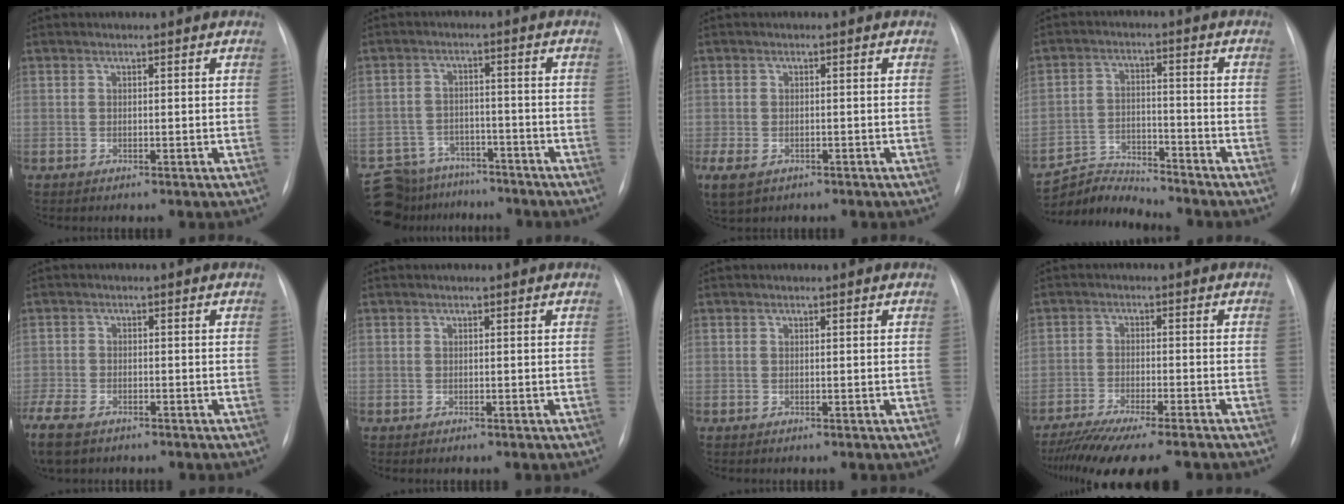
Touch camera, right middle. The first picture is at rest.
{"total": 11.2, "force": [-9.7, 5.4, 1.4], "torque": [-0.033, 0.012, -0.139]}
{"total": 7.4, "force": [-3.8, 5.1, 3.8], "torque": [-0.101, -0.009, -0.055]}
{"total": 6.6, "force": [-6.4, -0.6, -1.5], "torque": [0.017, 0.005, -0.113]}
{"total": 11.9, "force": [-7.8, 6.3, 6.4], "torque": [-0.172, -0.019, -0.125]}
{"total": 0.0}
{"total": 0.0}
{"total": 14.1, "force": [-12.1, 1.2, 7.2], "torque": [-0.109, -0.028, -0.182]}